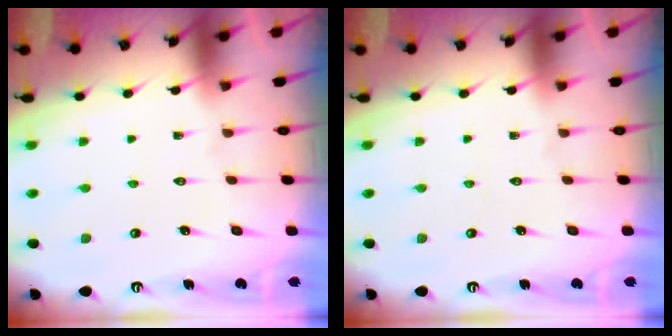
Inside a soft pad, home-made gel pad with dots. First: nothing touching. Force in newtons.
{"total": 0.0}